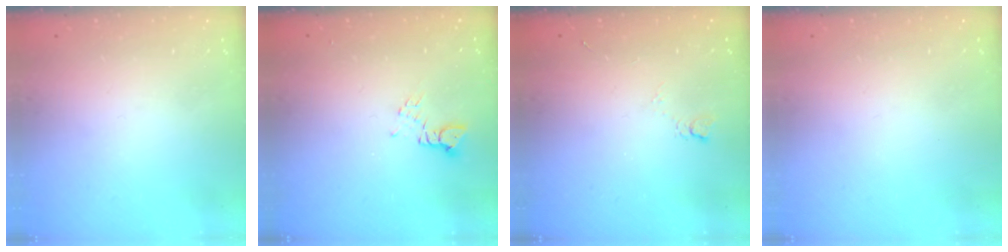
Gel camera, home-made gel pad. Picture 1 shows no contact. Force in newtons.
{"total": 2.5, "press": 2.5, "slide": 0.3}
{"total": 3.3, "press": 3.3, "slide": 0.6}
{"total": 0.0}